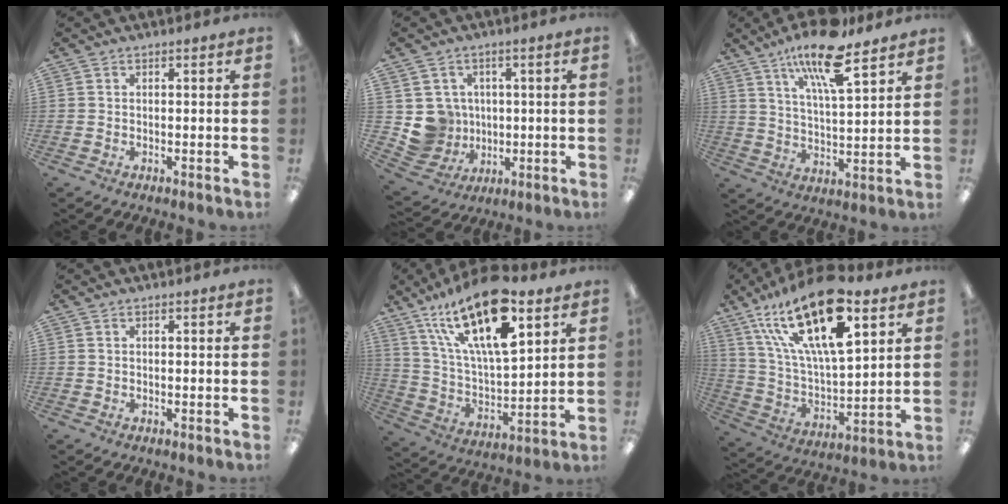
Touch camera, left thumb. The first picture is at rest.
{"total": 8.0, "force": [1.0, 7.9, 0.6], "torque": [-0.041, -0.004, 0.032]}
{"total": 15.6, "force": [10.7, 4.2, 10.6], "torque": [-0.188, -0.048, 0.175]}
{"total": 0.0}
{"total": 24.7, "force": [15.0, 9.3, 17.2], "torque": [-0.312, -0.078, 0.253]}
{"total": 26.1, "force": [15.2, 9.9, 18.8], "torque": [-0.353, -0.075, 0.259]}